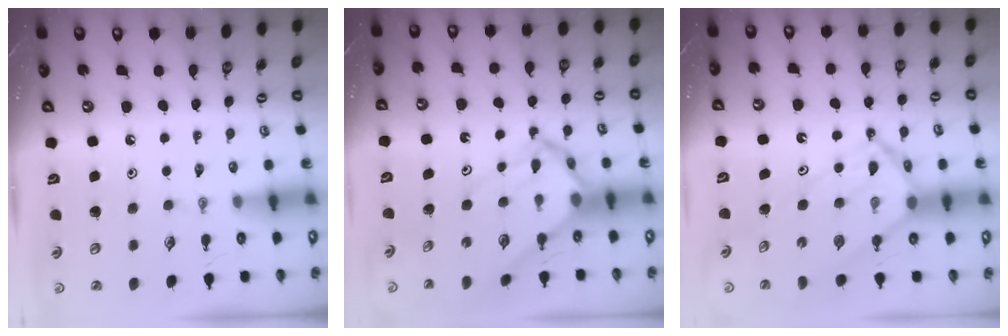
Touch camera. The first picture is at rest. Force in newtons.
{"total": 9.7, "press": 9.7, "slide": 0.8}
{"total": 12.8, "press": 12.8, "slide": 1.3}